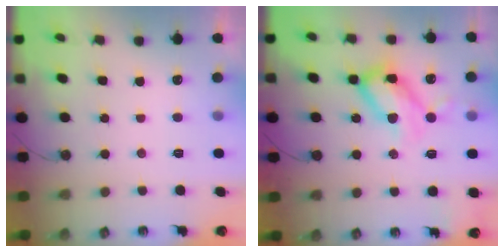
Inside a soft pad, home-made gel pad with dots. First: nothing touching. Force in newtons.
{"total": 17.9, "press": 17.8, "slide": 1.5}